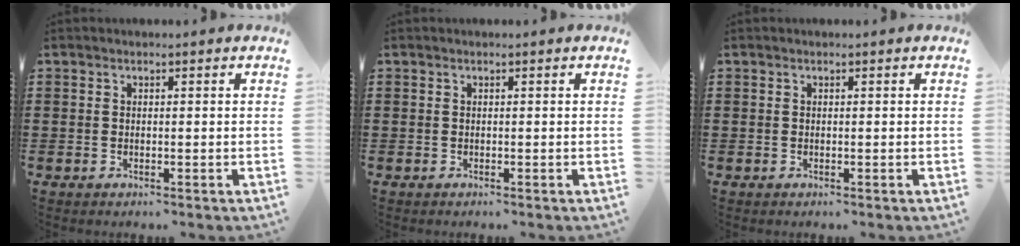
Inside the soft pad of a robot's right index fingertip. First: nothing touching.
{"total": 0.0}
{"total": 0.0}